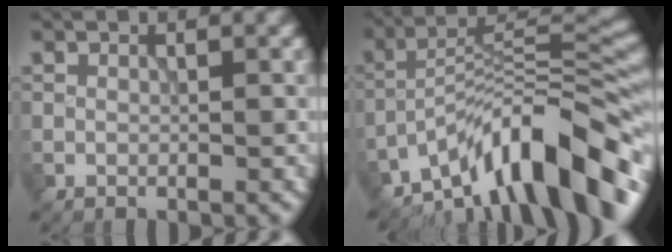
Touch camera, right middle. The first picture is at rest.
{"total": 11.9, "force": [-8.3, 3.3, 7.9], "torque": [-0.102, 0.026, -0.156]}